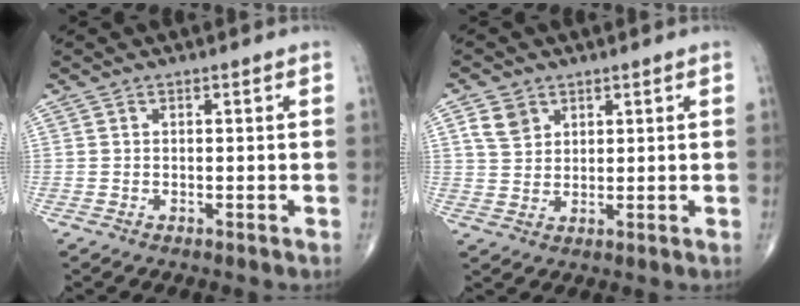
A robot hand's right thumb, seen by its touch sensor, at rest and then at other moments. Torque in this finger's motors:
{"motor_torque": [-0.11, 0.11, 0.00, 0.00, 0.04]}